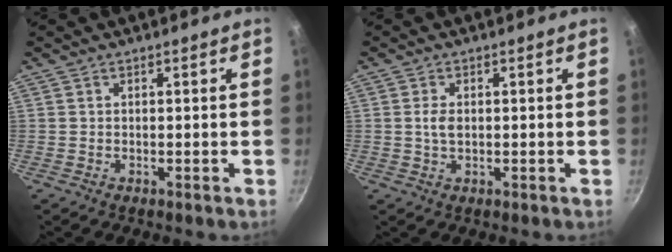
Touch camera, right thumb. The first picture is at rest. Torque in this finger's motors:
{"motor_torque": [0.24, 0.02, 0.06, -0.31, 0.01]}